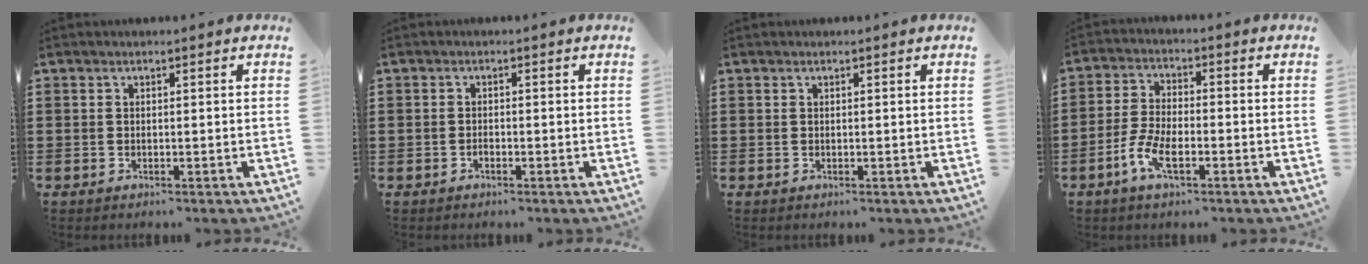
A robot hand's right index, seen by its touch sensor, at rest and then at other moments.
{"total": 0.8, "force": [-0.6, 0.4, 0.4], "torque": [-0.009, -0.002, -0.010]}
{"total": 0.0}
{"total": 5.8, "force": [-2.8, 2.1, 4.6], "torque": [-0.118, -0.009, -0.060]}